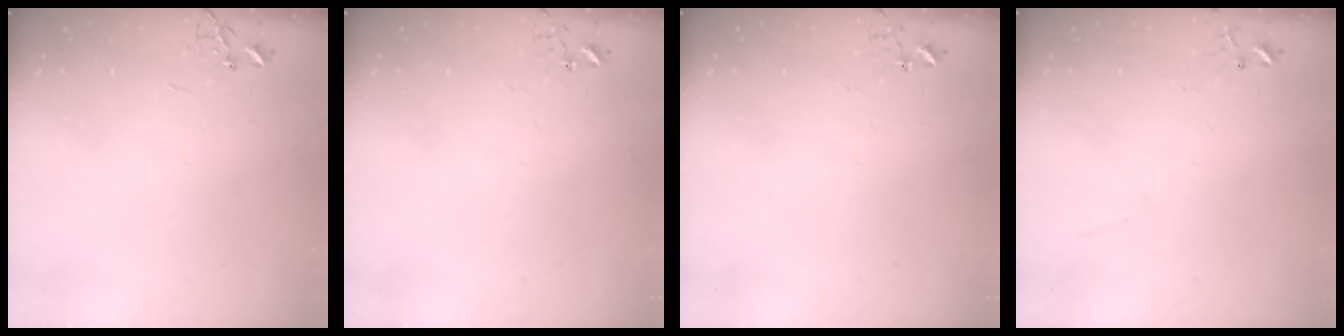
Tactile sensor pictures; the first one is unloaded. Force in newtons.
{"total": 5.0, "press": 5.0, "slide": 0.3}
{"total": 3.4, "press": 3.4, "slide": 0.3}
{"total": 4.4, "press": 4.4, "slide": 0.4}